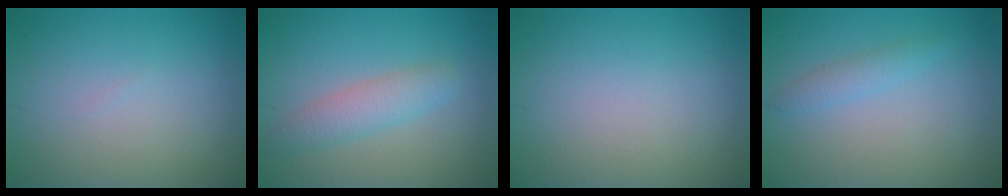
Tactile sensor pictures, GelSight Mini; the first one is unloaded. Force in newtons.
{"total": 2.9, "press": 2.9, "slide": 0.1}
{"total": 0.0}
{"total": 1.5, "press": 1.5, "slide": 0.0}